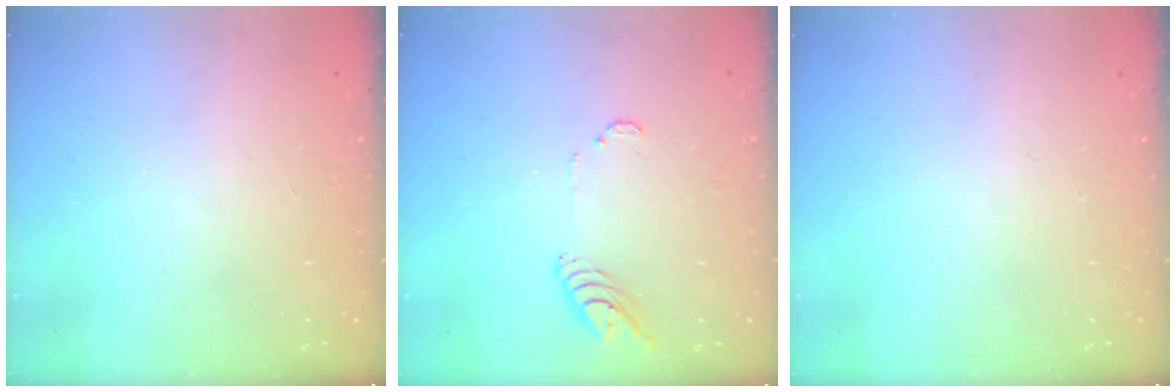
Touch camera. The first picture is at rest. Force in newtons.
{"total": 7.7, "press": 7.7, "slide": 0.8}
{"total": 2.2, "press": 2.2, "slide": 0.2}